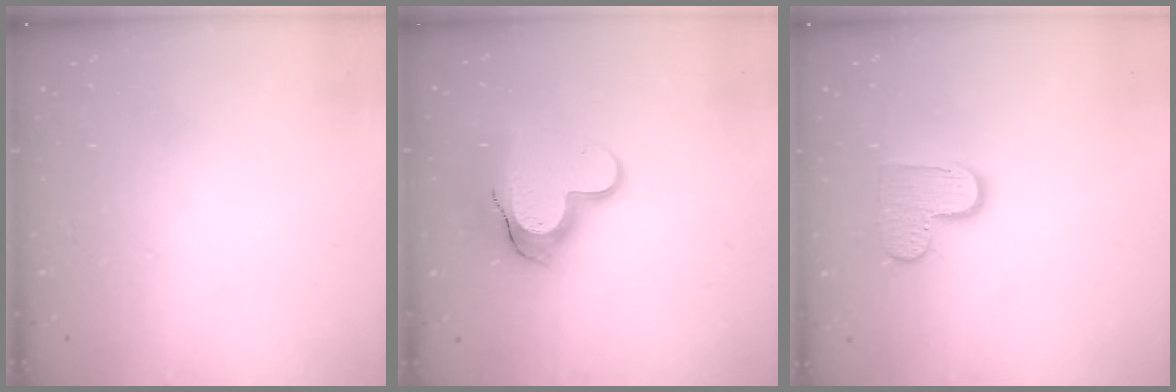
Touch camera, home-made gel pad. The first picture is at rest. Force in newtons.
{"total": 12.4, "press": 12.3, "slide": 1.1}
{"total": 9.2, "press": 9.1, "slide": 0.6}